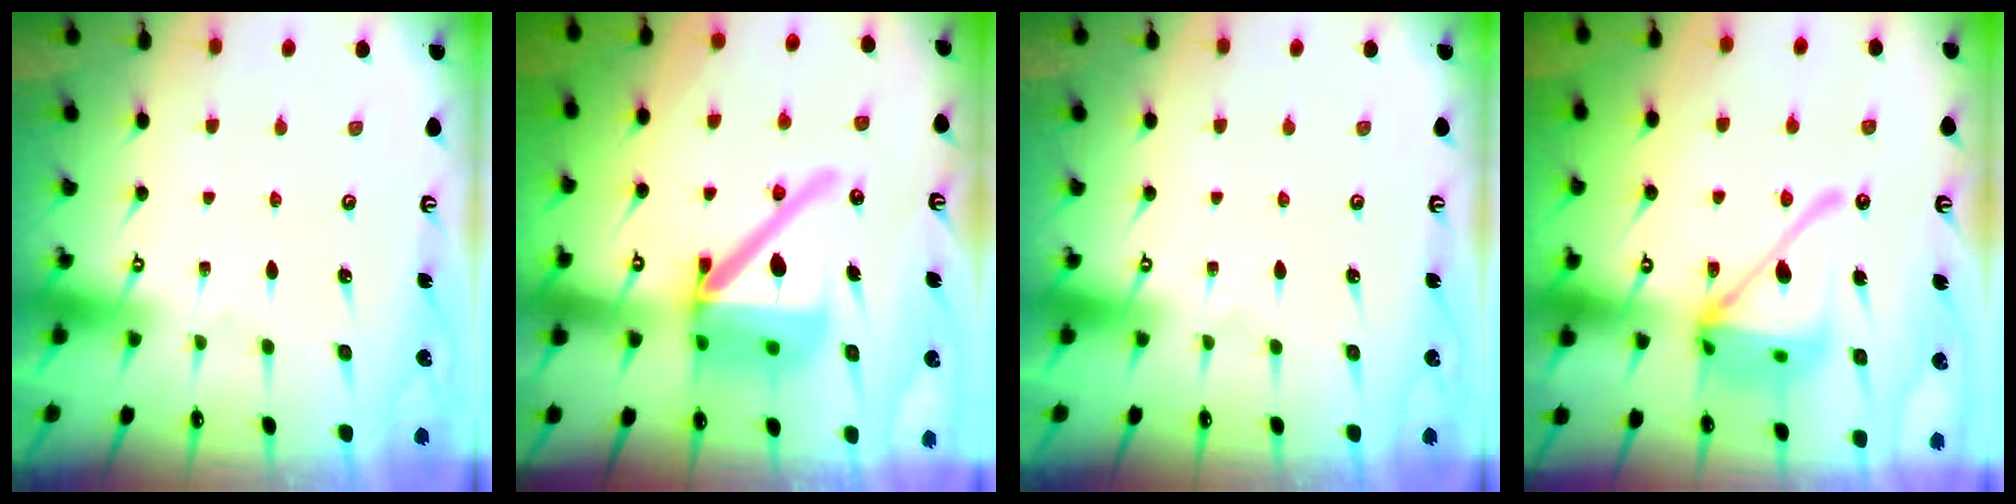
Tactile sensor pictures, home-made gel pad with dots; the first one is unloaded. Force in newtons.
{"total": 19.5, "press": 19.3, "slide": 2.5}
{"total": 0.0}
{"total": 18.8, "press": 18.6, "slide": 3.0}